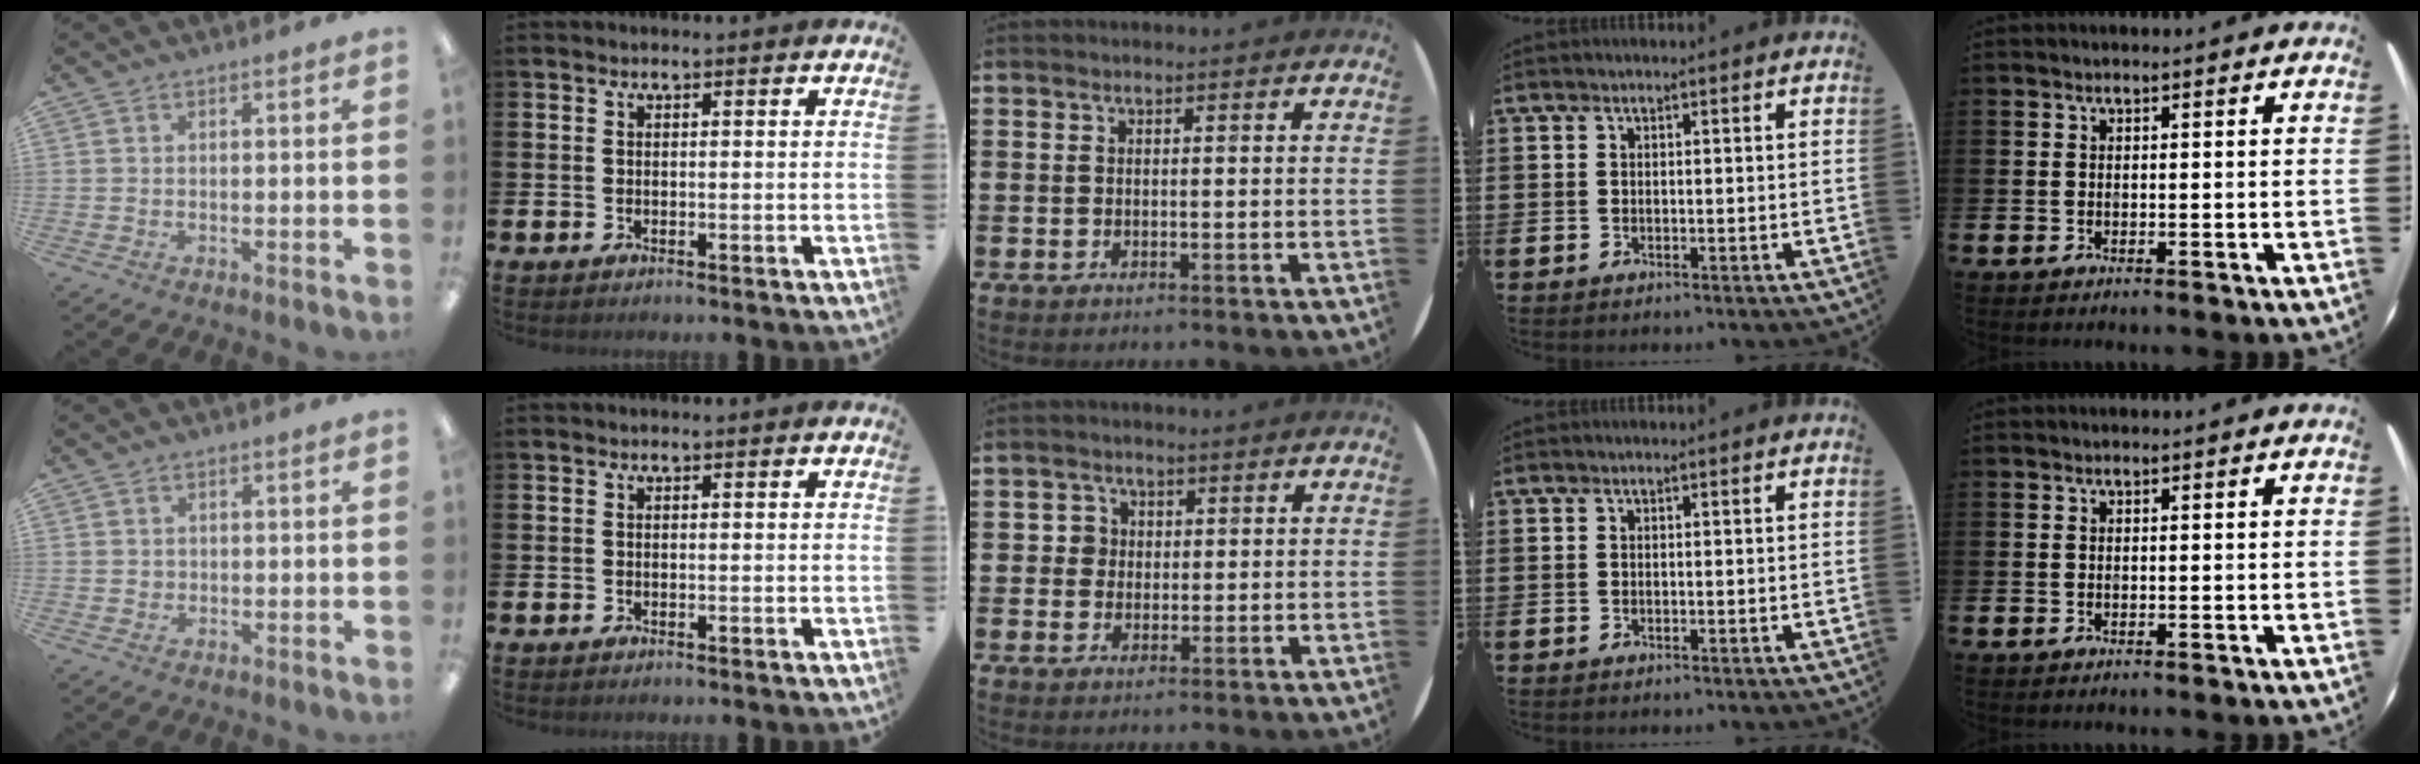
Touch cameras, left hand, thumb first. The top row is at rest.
{"thumb": {"total": 0.9, "force": [0.3, 0.8, 0.1], "torque": [-0.003, 0.004, 0.004]}, "middle": {"total": 2.2, "force": [0.6, 2.1, 0.4], "torque": [-0.006, 0.008, 0.009]}}